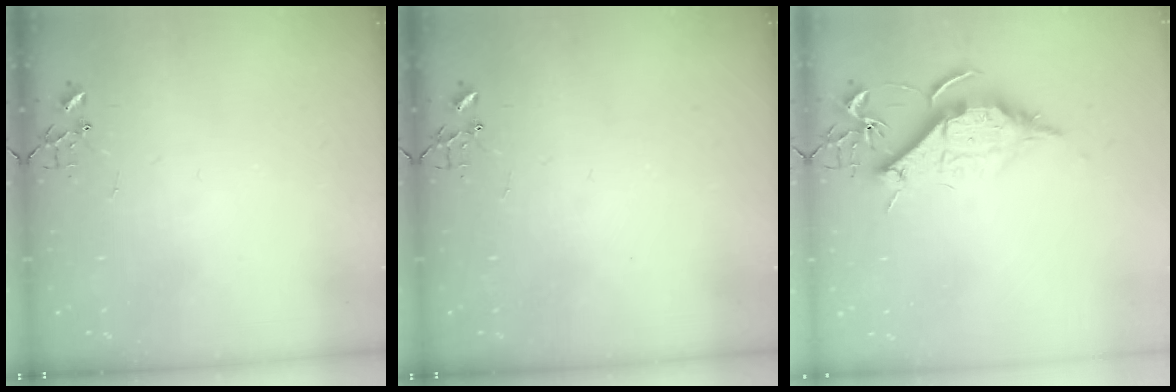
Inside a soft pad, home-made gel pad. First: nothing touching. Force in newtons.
{"total": 0.0}
{"total": 10.8, "press": 10.8, "slide": 0.1}